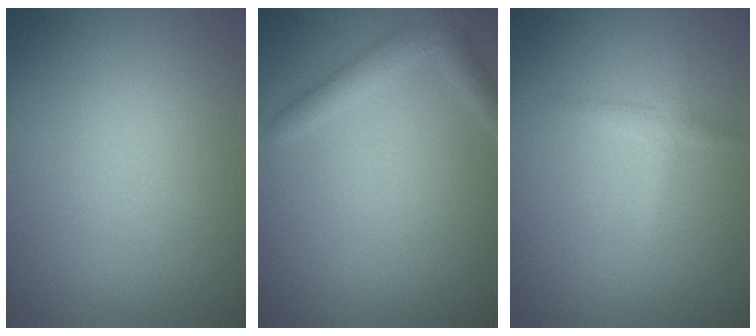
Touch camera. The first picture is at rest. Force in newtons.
{"total": 2.3, "press": 2.3, "slide": 0.1}
{"total": 1.2, "press": 1.2, "slide": 0.0}